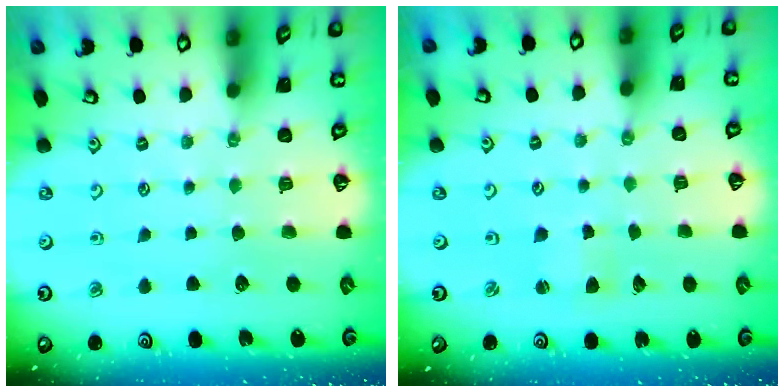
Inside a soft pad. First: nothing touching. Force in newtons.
{"total": 2.9, "press": 2.8, "slide": 0.4}